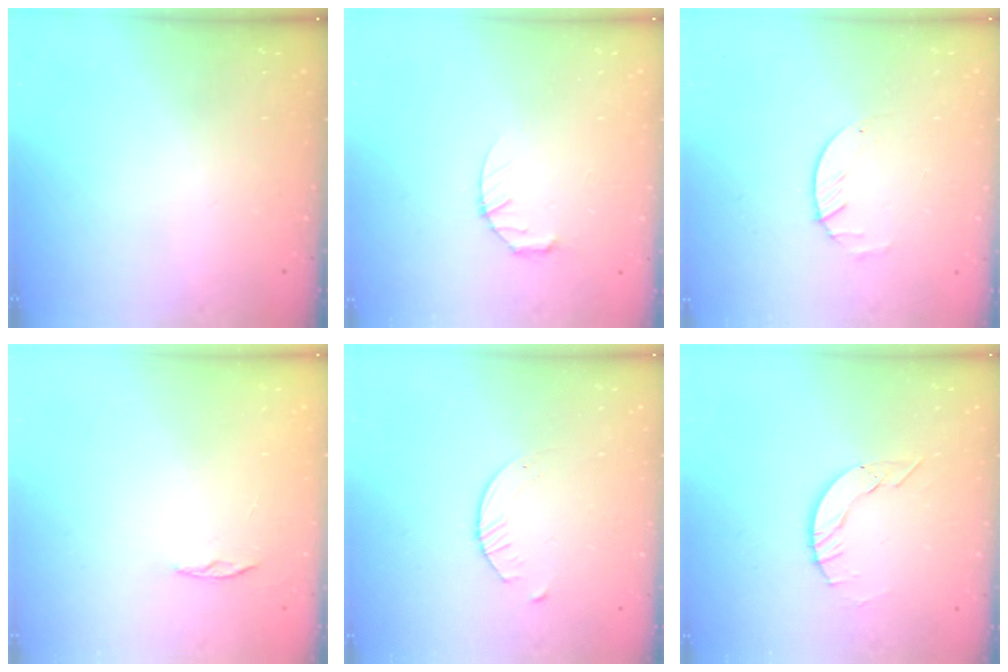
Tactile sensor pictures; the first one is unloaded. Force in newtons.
{"total": 3.1, "press": 3.1, "slide": 0.4}
{"total": 1.4, "press": 1.4, "slide": 0.2}
{"total": 4.0, "press": 3.9, "slide": 0.4}
{"total": 2.8, "press": 2.7, "slide": 0.3}
{"total": 5.5, "press": 5.5, "slide": 0.2}